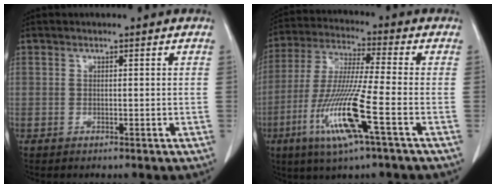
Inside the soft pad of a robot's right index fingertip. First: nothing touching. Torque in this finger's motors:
{"motor_torque": [1.99, -0.15, 0.80, 0.21]}